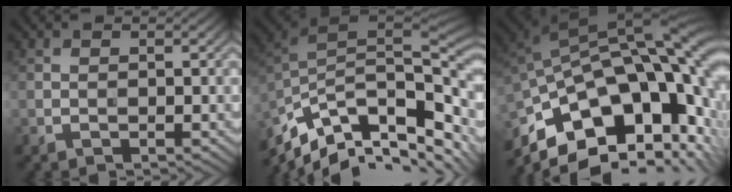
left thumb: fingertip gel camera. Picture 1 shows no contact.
{"total": 15.5, "force": [-6.9, 6.4, 12.4], "torque": [-0.270, -0.015, -0.102]}
{"total": 18.4, "force": [-6.2, 9.6, 14.4], "torque": [-0.253, -0.013, -0.092]}